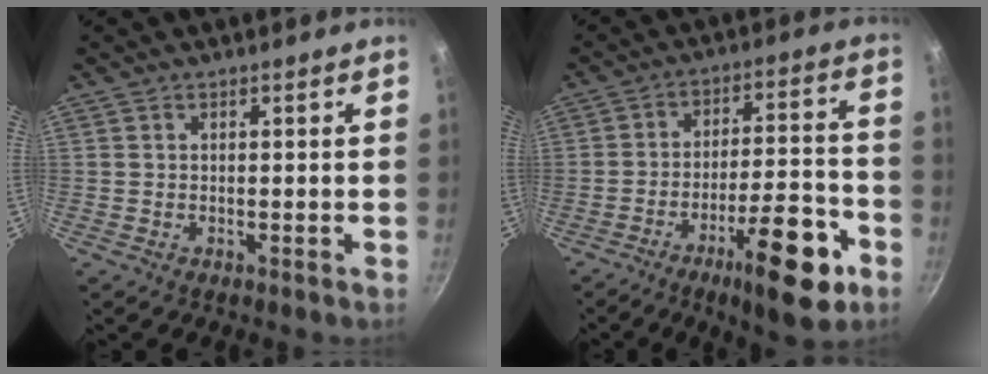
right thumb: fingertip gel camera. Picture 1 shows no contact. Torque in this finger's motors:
{"motor_torque": [2.88, 2.13, 2.25, -0.52, 0.30]}